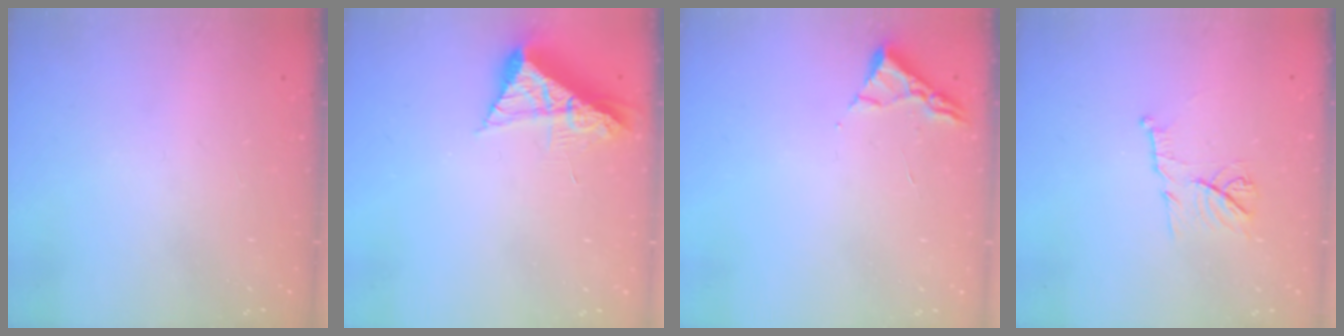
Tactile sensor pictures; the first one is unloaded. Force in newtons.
{"total": 8.1, "press": 8.1, "slide": 0.8}
{"total": 3.0, "press": 2.9, "slide": 0.4}
{"total": 9.5, "press": 9.5, "slide": 0.2}